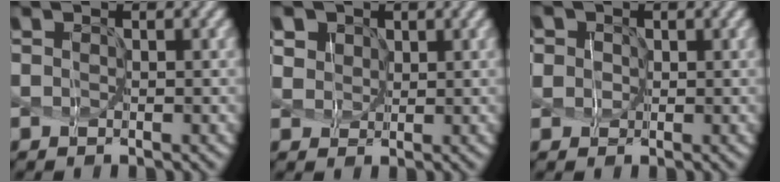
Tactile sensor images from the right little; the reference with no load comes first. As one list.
[{"total": 7.9, "force": [4.3, 5.7, 3.4], "torque": [-0.083, 0.022, 0.061]}, {"total": 6.7, "force": [2.5, 5.6, 2.7], "torque": [-0.057, 0.036, 0.010]}]